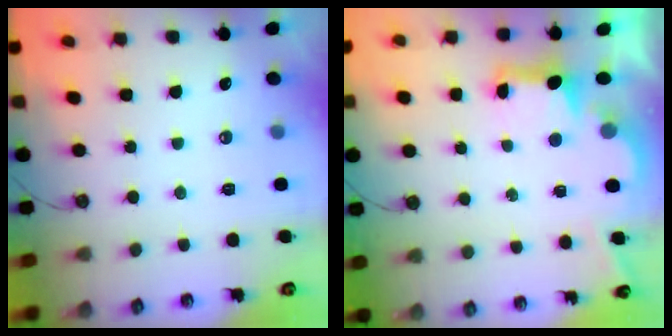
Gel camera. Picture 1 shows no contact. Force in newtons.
{"total": 2.8, "press": 2.6, "slide": 0.9}